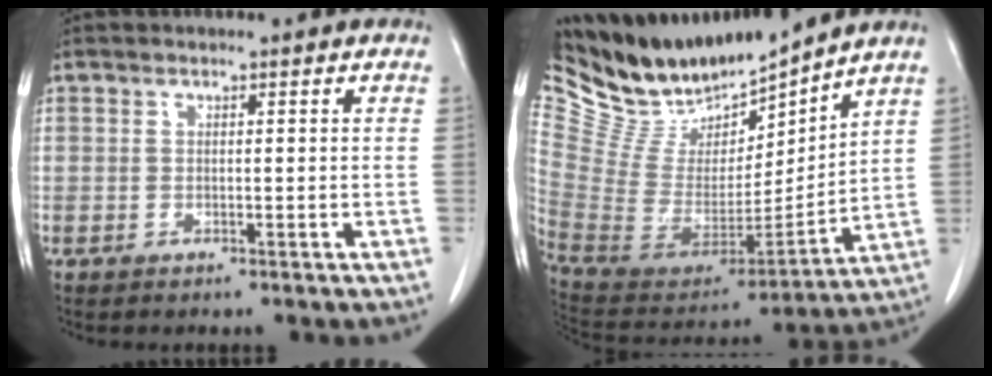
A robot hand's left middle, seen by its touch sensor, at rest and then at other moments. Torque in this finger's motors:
{"motor_torque": [-0.53, -0.72, -0.14, -0.08]}